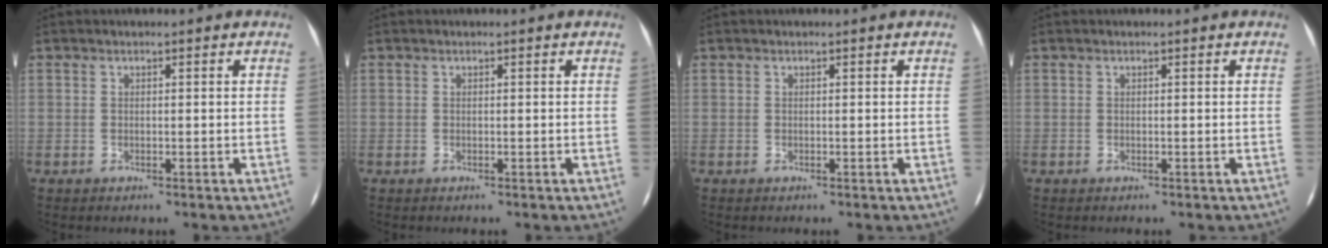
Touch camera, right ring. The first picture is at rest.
{"total": 0.0}
{"total": 0.0}
{"total": 0.0}